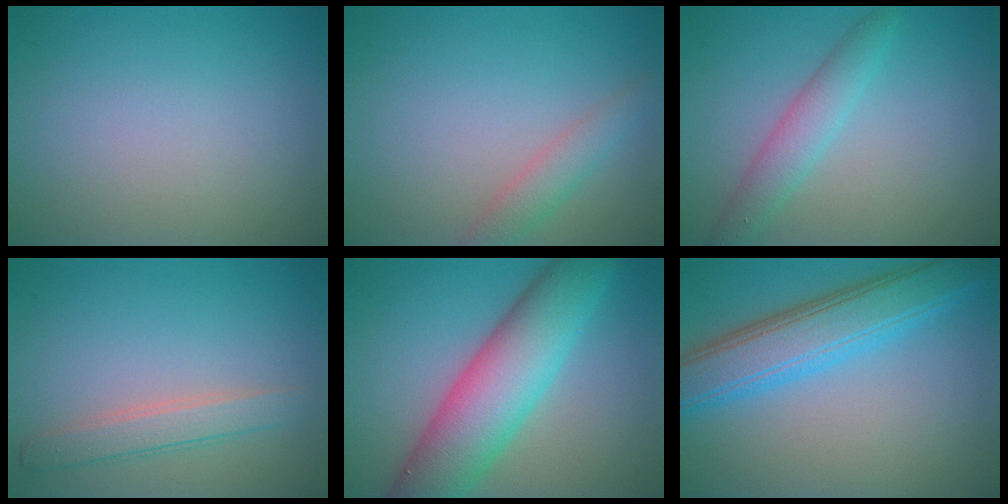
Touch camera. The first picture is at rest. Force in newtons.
{"total": 2.2, "press": 2.2, "slide": 0.1}
{"total": 3.0, "press": 3.0, "slide": 0.2}
{"total": 2.5, "press": 2.4, "slide": 0.1}
{"total": 9.6, "press": 9.6, "slide": 0.3}
{"total": 6.7, "press": 6.7, "slide": 0.4}